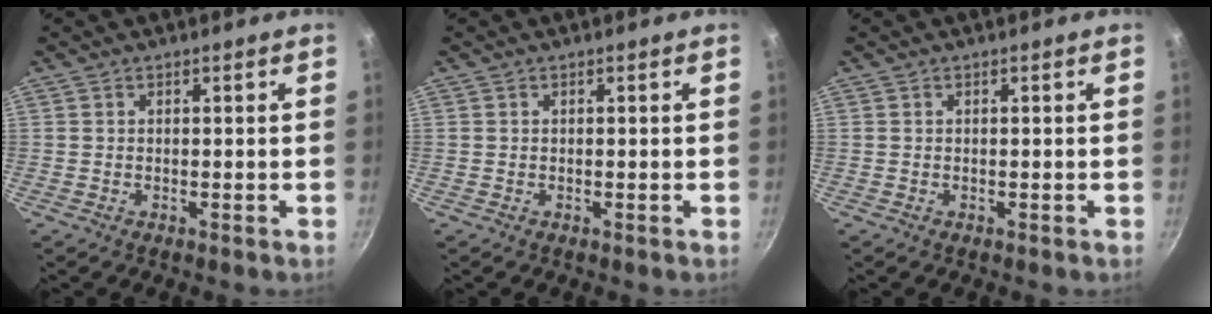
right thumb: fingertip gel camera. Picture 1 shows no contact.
{"total": 0.0}
{"total": 0.0}